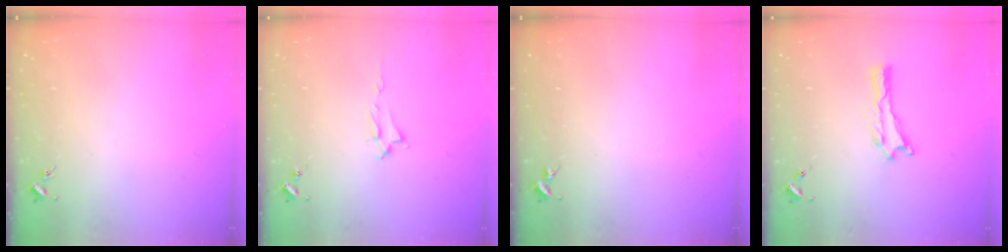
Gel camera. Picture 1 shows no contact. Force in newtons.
{"total": 1.6, "press": 1.6, "slide": 0.2}
{"total": 0.0}
{"total": 0.0}